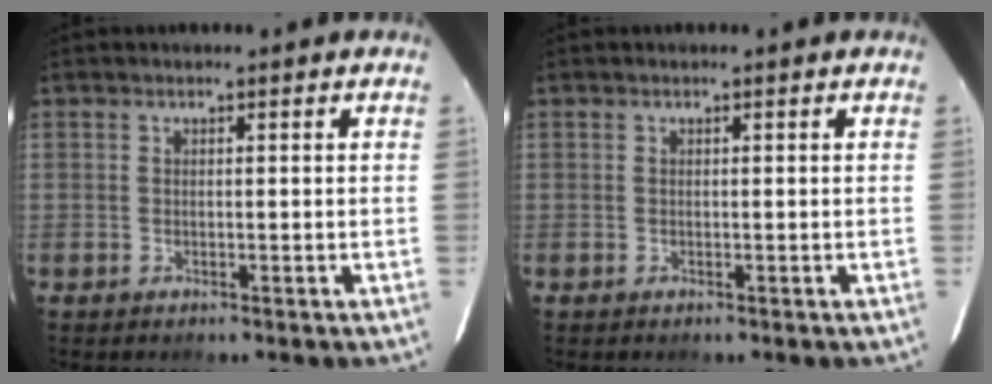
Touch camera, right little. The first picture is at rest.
{"total": 0.0}